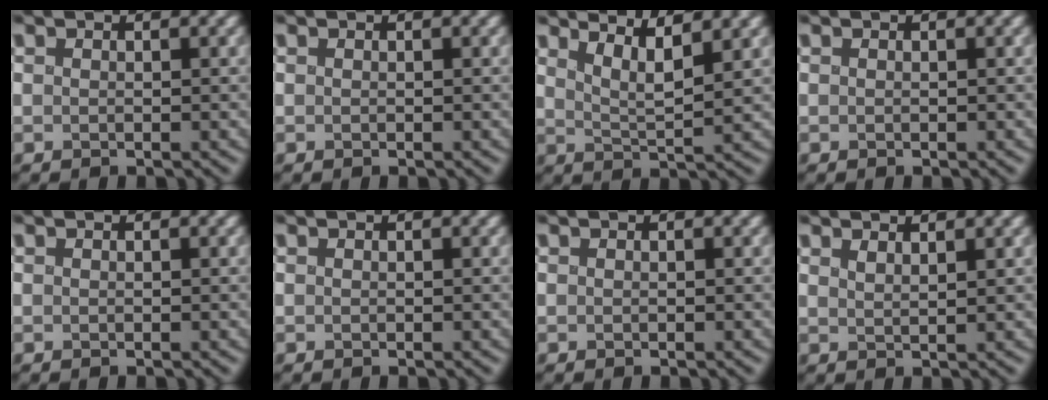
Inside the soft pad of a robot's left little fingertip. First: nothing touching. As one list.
[{"total": 0.0}, {"total": 3.4, "force": [1.9, 0.7, 2.7], "torque": [-0.055, -0.006, 0.041]}, {"total": 0.0}, {"total": 0.0}, {"total": 0.0}, {"total": 0.0}, {"total": 1.0, "force": [0.7, 0.1, 0.7], "torque": [-0.014, -0.007, 0.015]}]